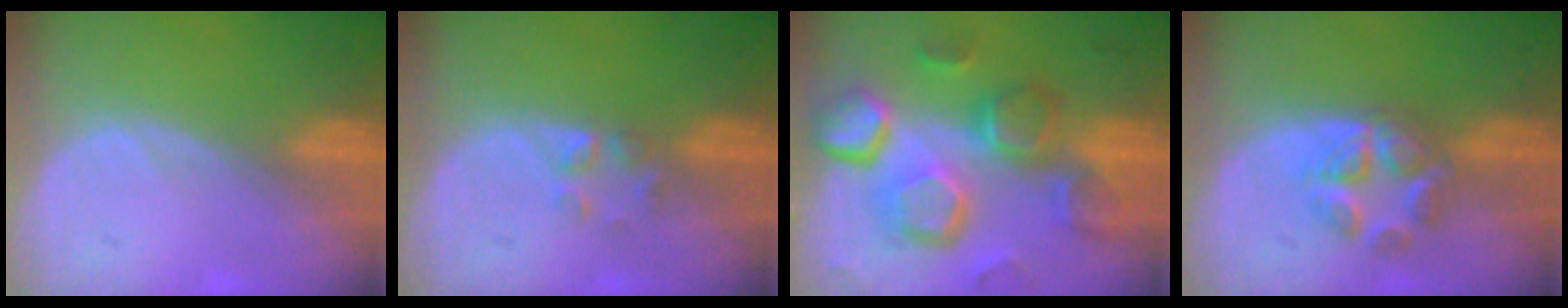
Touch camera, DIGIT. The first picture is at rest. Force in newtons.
{"total": 2.0, "press": 2.0, "slide": 0.2}
{"total": 12.8, "press": 11.2, "slide": 6.2}
{"total": 5.8, "press": 5.4, "slide": 2.2}